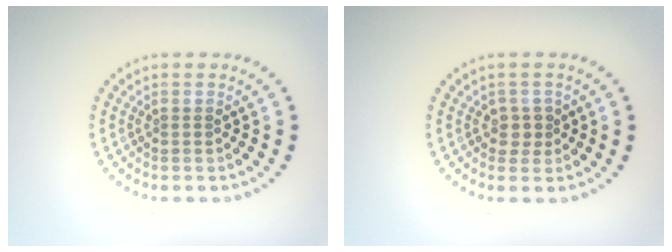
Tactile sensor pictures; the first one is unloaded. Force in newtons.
{"total": 1.4, "press": 1.1, "slide": 0.8}